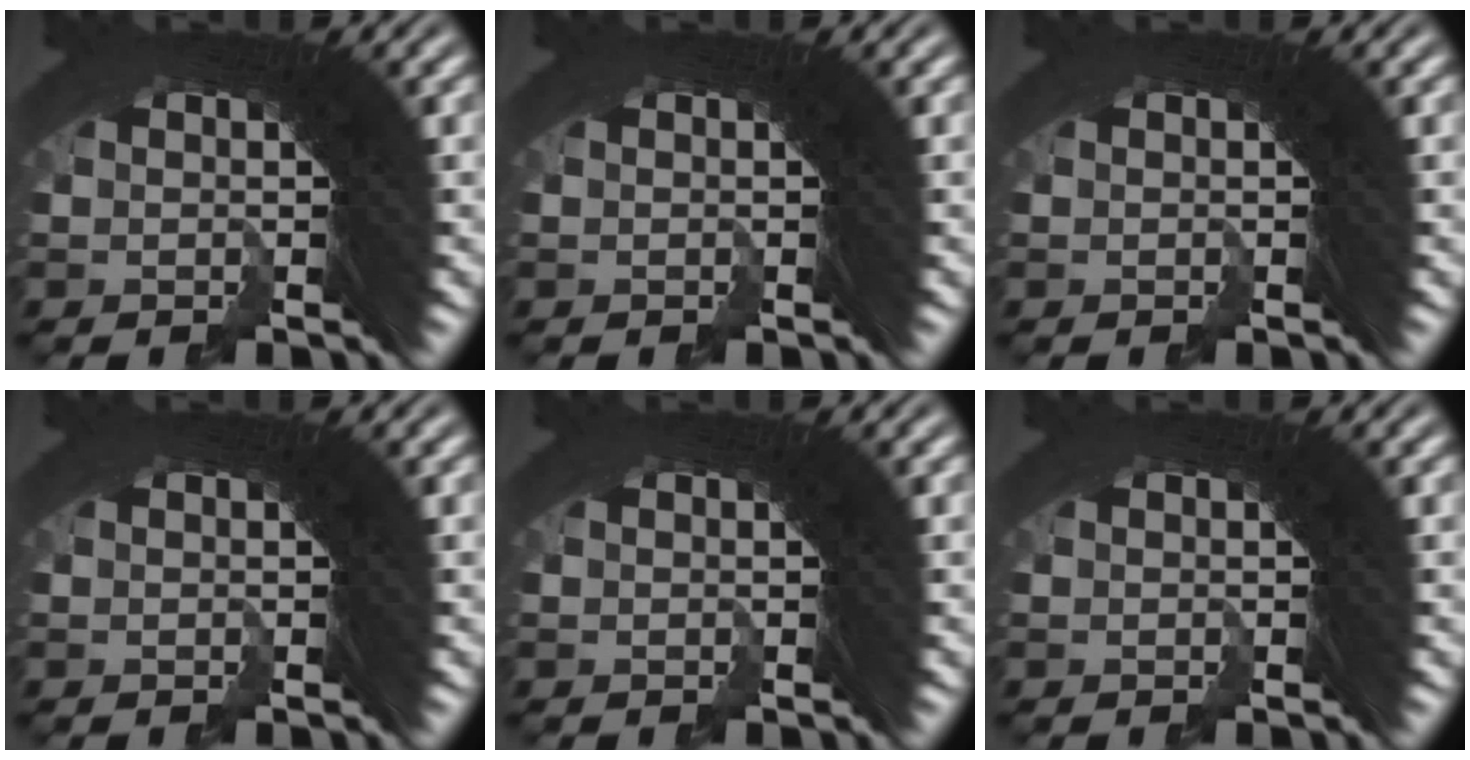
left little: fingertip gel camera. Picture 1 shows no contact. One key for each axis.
{"total": 0.0}
{"total": 0.0}
{"total": 0.0}
{"total": 0.0}
{"total": 0.0}